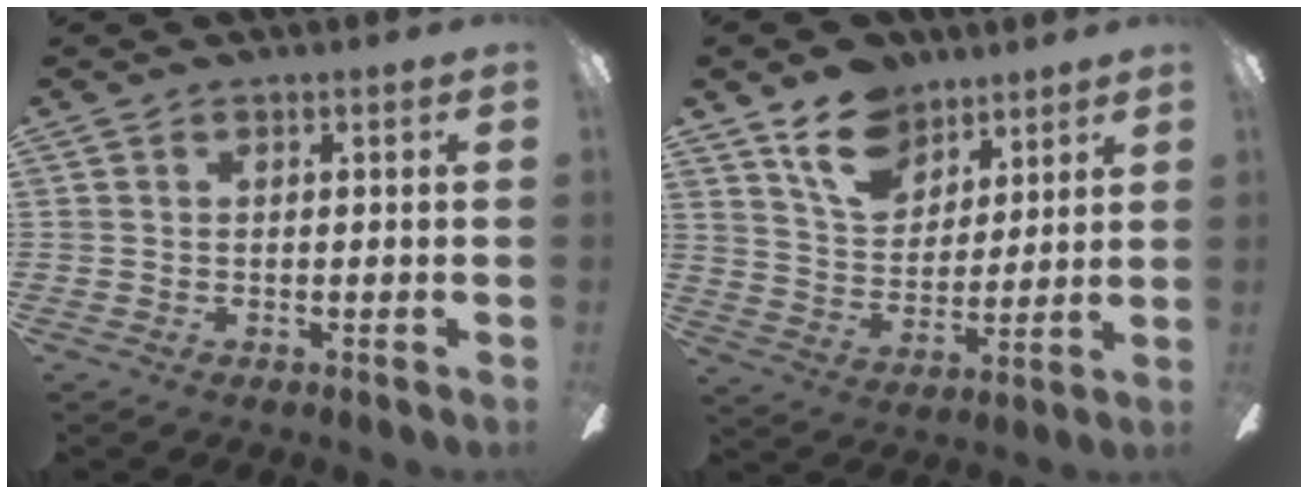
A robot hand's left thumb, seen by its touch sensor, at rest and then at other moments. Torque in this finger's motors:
{"motor_torque": [1.74, 1.05, 1.31, -0.85, 0.30]}